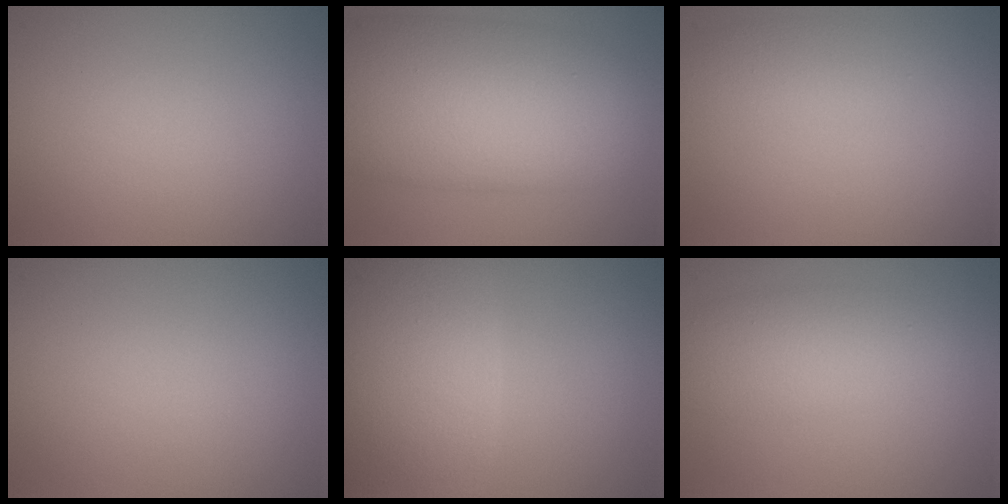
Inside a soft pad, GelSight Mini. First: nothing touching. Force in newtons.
{"total": 12.8, "press": 12.8, "slide": 0.2}
{"total": 2.1, "press": 2.1, "slide": 0.1}
{"total": 0.0}
{"total": 9.6, "press": 9.6, "slide": 0.7}
{"total": 4.0, "press": 4.0, "slide": 0.1}